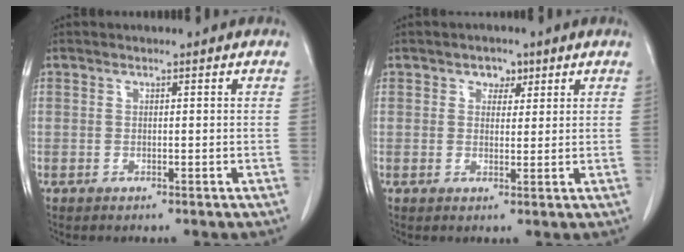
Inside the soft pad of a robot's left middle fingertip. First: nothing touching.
{"total": 2.5, "force": [1.5, 1.8, 1.1], "torque": [-0.015, 0.002, 0.022]}